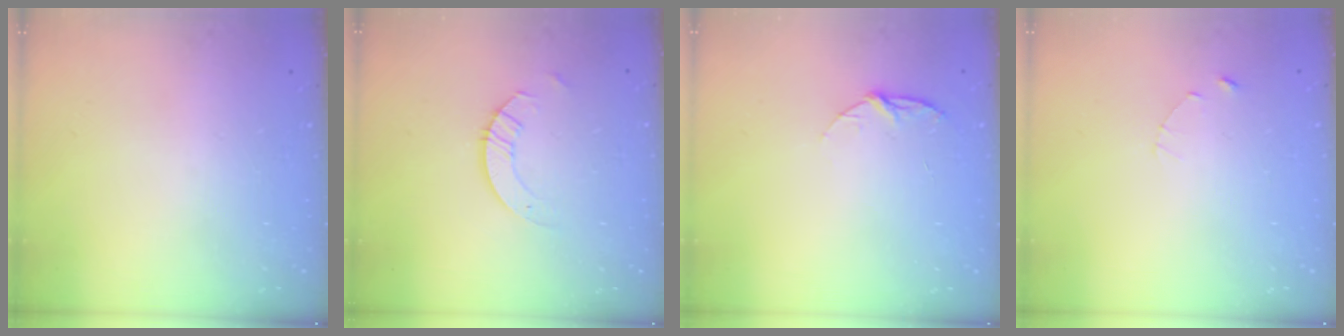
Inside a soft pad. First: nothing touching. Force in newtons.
{"total": 3.5, "press": 3.5, "slide": 0.3}
{"total": 5.2, "press": 5.2, "slide": 0.5}
{"total": 1.2, "press": 1.1, "slide": 0.2}